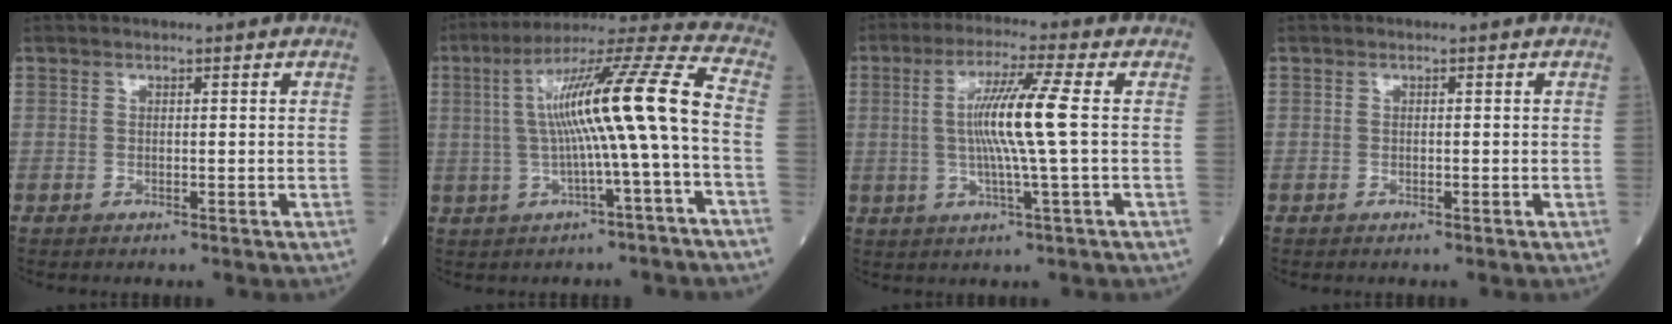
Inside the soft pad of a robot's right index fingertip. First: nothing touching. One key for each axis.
{"total": 14.9, "fx": -0.4, "fy": -0.6, "fz": 14.8, "tx": -0.249, "ty": 0.030, "tz": -0.010}
{"total": 9.1, "fx": 0.5, "fy": -1.2, "fz": 9.0, "tx": -0.177, "ty": 0.001, "tz": 0.009}
{"total": 0.0}